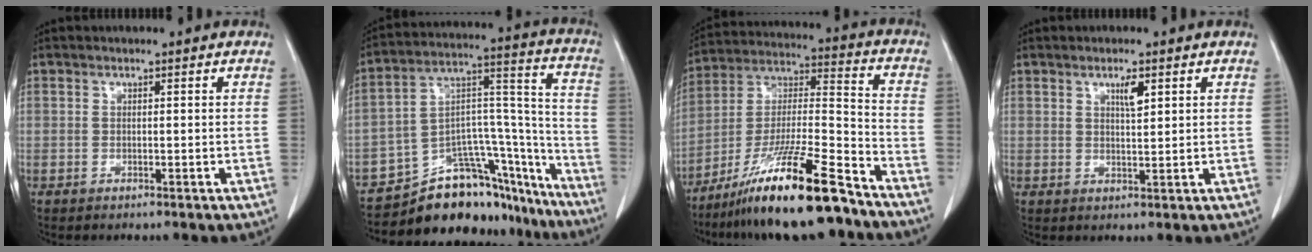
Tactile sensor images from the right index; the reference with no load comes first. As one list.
[{"total": 21.0, "force": [-17.9, 7.9, 7.6], "torque": [-0.093, 0.068, -0.270]}, {"total": 18.5, "force": [-13.1, 1.6, 13.0], "torque": [-0.245, -0.013, -0.230]}, {"total": 2.6, "force": [1.4, 0.0, 2.2], "torque": [-0.043, -0.005, 0.027]}]